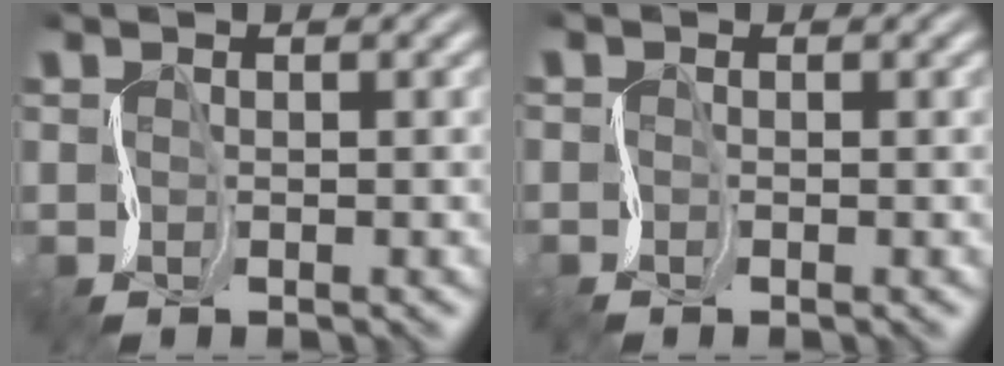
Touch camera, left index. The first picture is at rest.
{"total": 0.7, "force": [-0.6, 0.2, 0.2], "torque": [-0.010, 0.000, -0.009]}